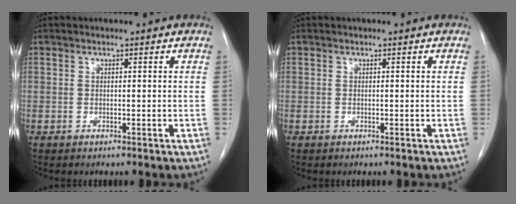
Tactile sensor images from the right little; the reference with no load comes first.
{"total": 0.0}